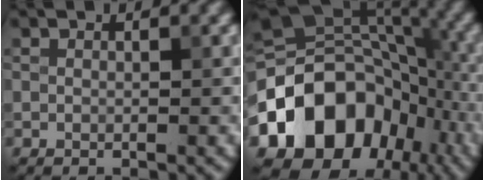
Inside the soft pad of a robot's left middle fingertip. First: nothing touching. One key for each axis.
{"total": 14.4, "fx": -5.7, "fy": 10.7, "fz": 7.8, "tx": -0.140, "ty": 0.006, "tz": -0.111}